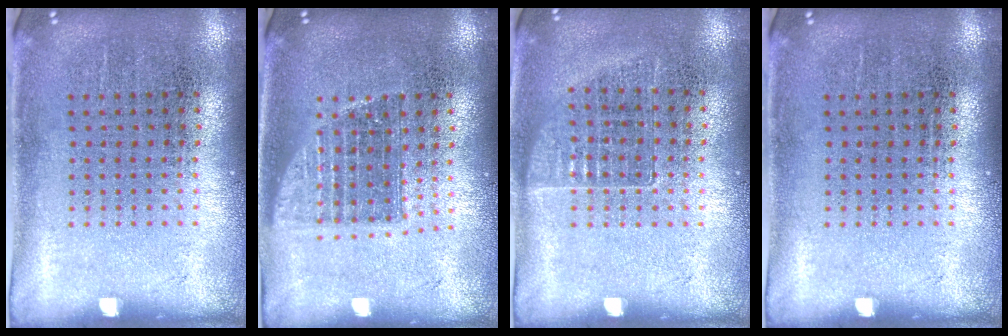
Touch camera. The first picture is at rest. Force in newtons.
{"total": 1.3, "press": 1.1, "slide": 0.7}
{"total": 0.9, "press": 0.9, "slide": 0.1}
{"total": 0.0}